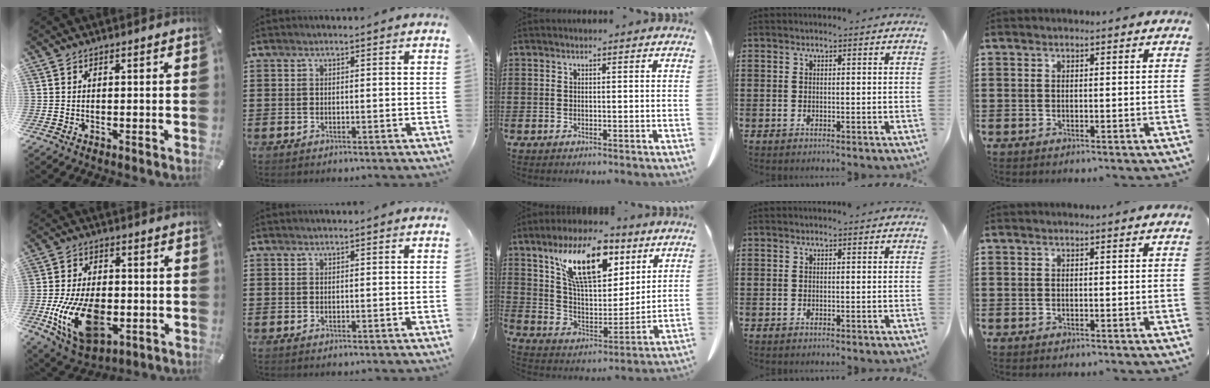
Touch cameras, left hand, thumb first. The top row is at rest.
{"thumb": {"total": 17.7, "force": [-4.0, 10.9, 13.3], "torque": [-0.262, 0.000, -0.064]}, "middle": {"total": 14.1, "force": [7.9, 6.1, 10.0], "torque": [-0.197, -0.006, 0.141]}}